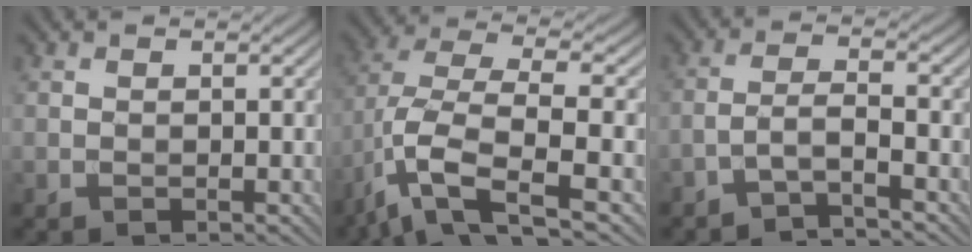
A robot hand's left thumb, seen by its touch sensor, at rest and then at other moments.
{"total": 11.6, "force": [-4.4, 4.3, 9.8], "torque": [-0.212, -0.011, -0.085]}
{"total": 3.5, "force": [-2.6, 0.5, 2.3], "torque": [-0.043, 0.012, -0.067]}